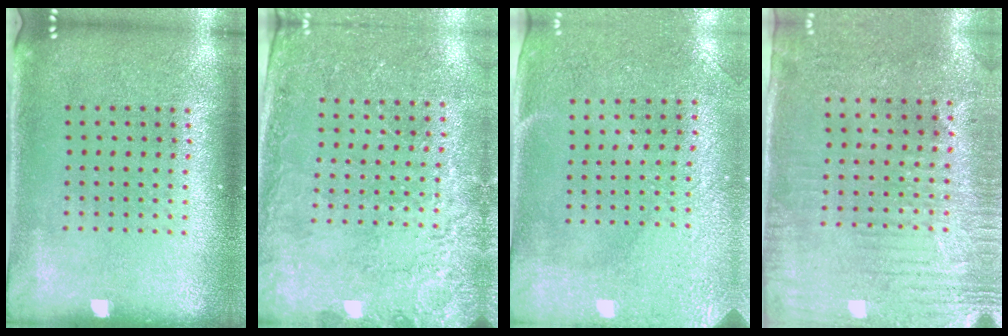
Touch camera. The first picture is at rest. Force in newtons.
{"total": 2.5, "press": 2.4, "slide": 0.9}
{"total": 2.9, "press": 2.4, "slide": 1.6}
{"total": 3.0, "press": 2.5, "slide": 1.6}